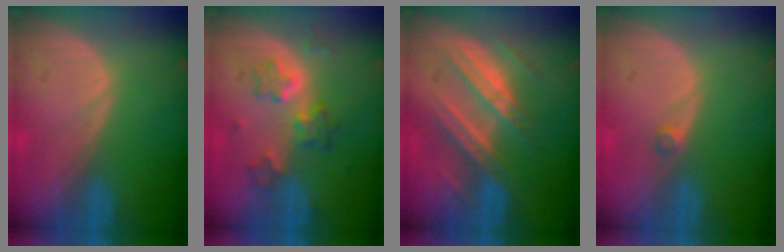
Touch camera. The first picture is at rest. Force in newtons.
{"total": 5.7, "press": 5.7, "slide": 0.6}
{"total": 7.2, "press": 7.2, "slide": 0.9}
{"total": 1.1, "press": 1.0, "slide": 0.6}